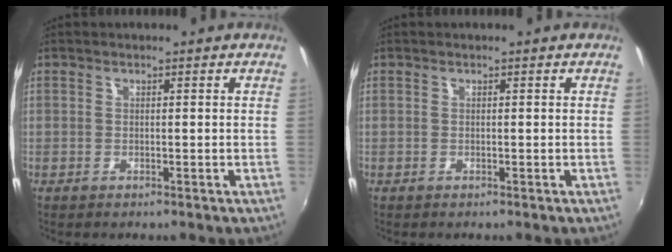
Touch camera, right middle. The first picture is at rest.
{"total": 0.0}